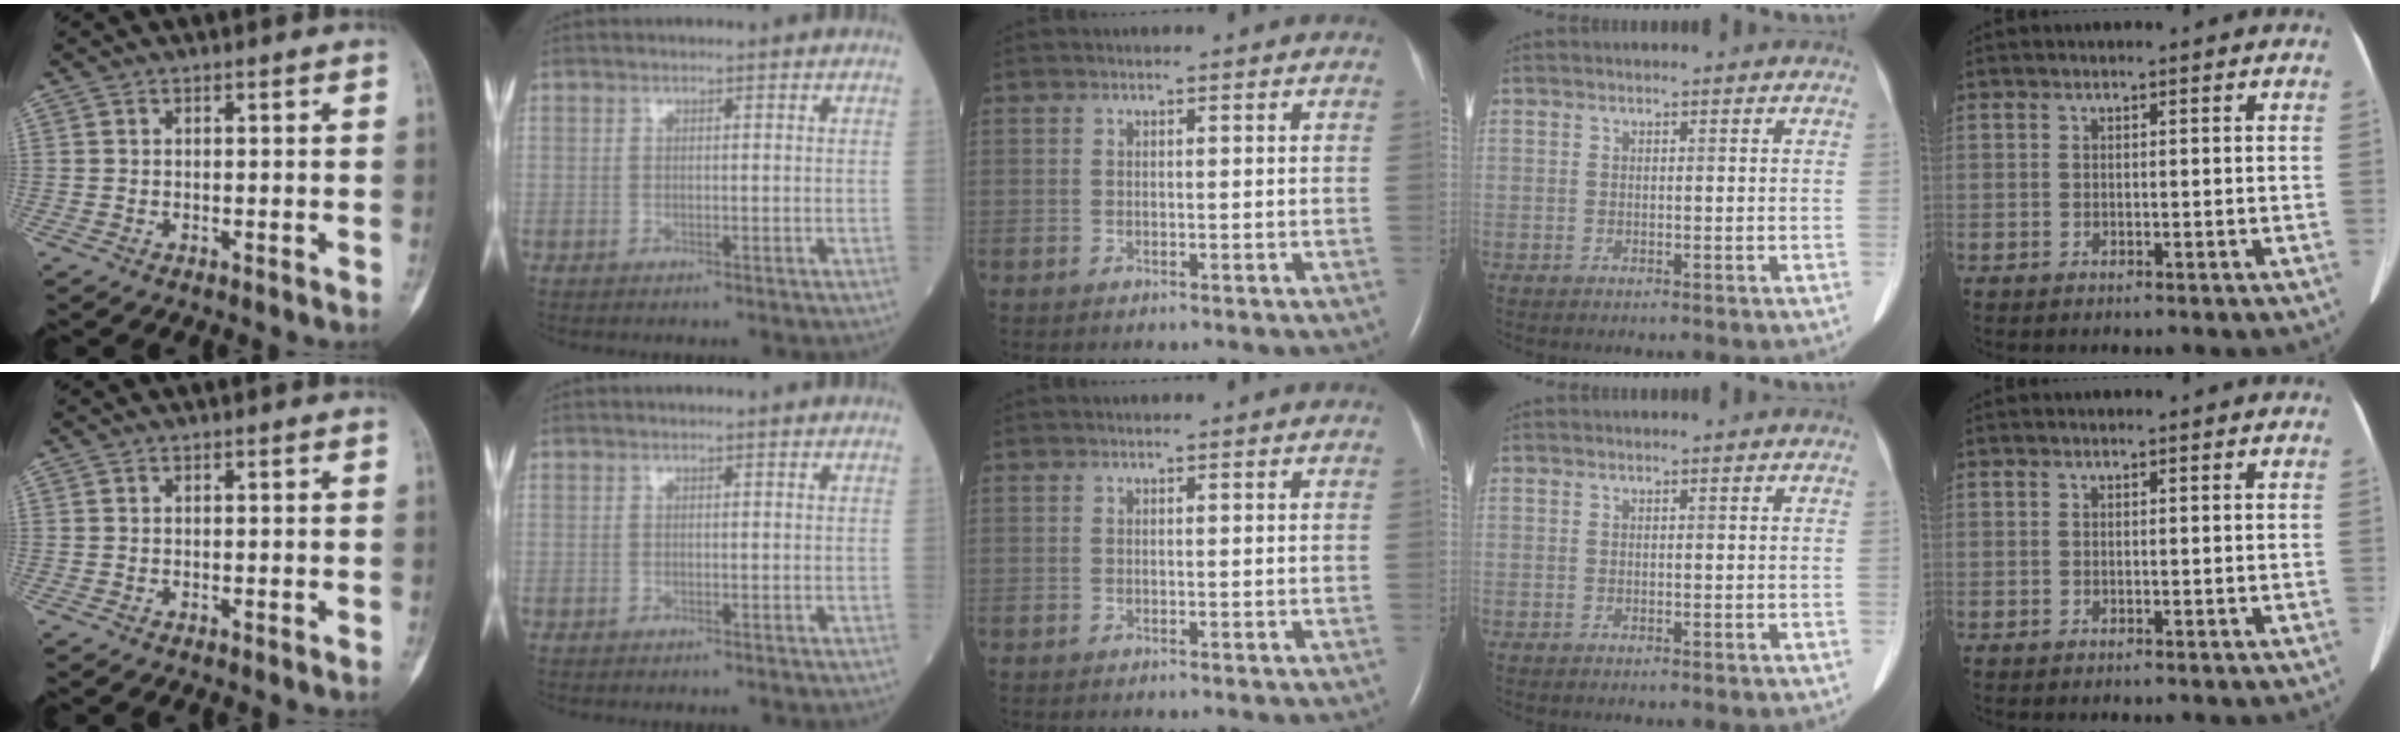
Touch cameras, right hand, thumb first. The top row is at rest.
{}